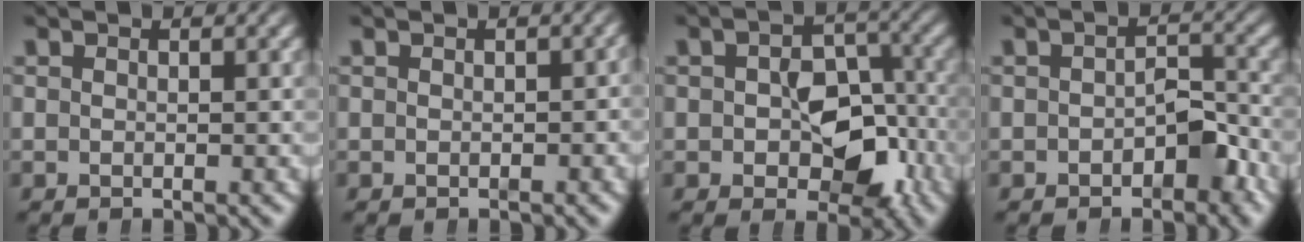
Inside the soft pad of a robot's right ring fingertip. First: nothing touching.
{"total": 0.7, "force": [-0.3, 0.4, 0.5], "torque": [-0.004, 0.001, -0.007]}
{"total": 6.3, "force": [-1.5, 4.3, 4.4], "torque": [-0.055, -0.017, -0.017]}
{"total": 2.5, "force": [-1.4, 1.1, 1.7], "torque": [-0.014, 0.000, -0.024]}